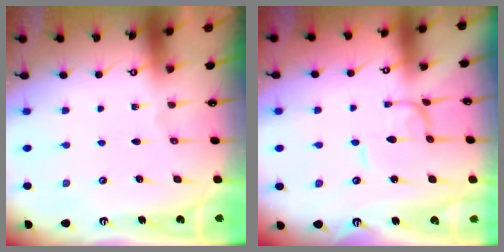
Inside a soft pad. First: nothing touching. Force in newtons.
{"total": 1.4, "press": 1.4, "slide": 0.0}